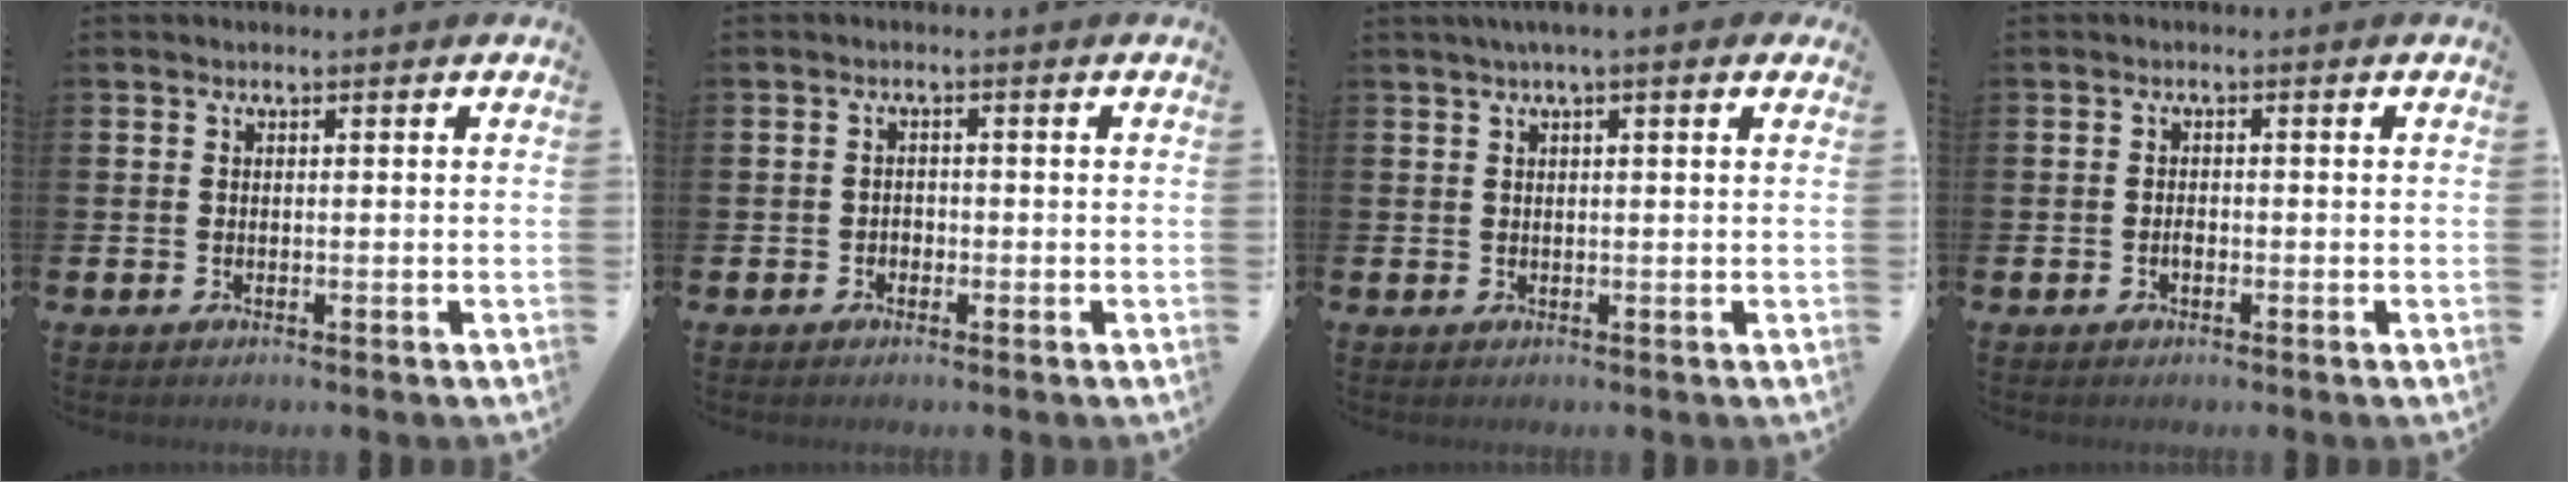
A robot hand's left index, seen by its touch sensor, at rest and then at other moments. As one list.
[{"total": 1.2, "force": [-0.7, 1.0, 0.2], "torque": [-0.004, 0.001, -0.016]}, {"total": 2.2, "force": [1.5, 0.0, 1.5], "torque": [-0.031, 0.005, 0.027]}, {"total": 1.1, "force": [-0.4, 0.7, 0.7], "torque": [-0.011, -0.001, -0.008]}]